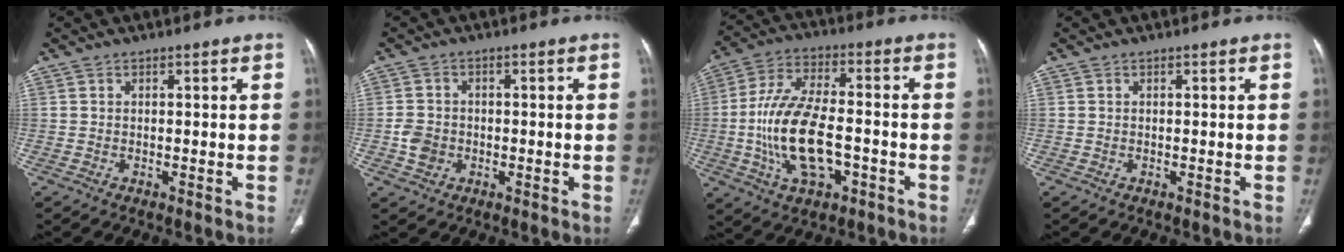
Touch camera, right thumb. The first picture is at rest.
{"total": 4.1, "force": [-0.9, 3.5, 1.9], "torque": [-0.023, 0.008, -0.015]}
{"total": 15.9, "force": [-3.5, 8.1, 13.3], "torque": [-0.259, 0.022, -0.060]}
{"total": 0.0}